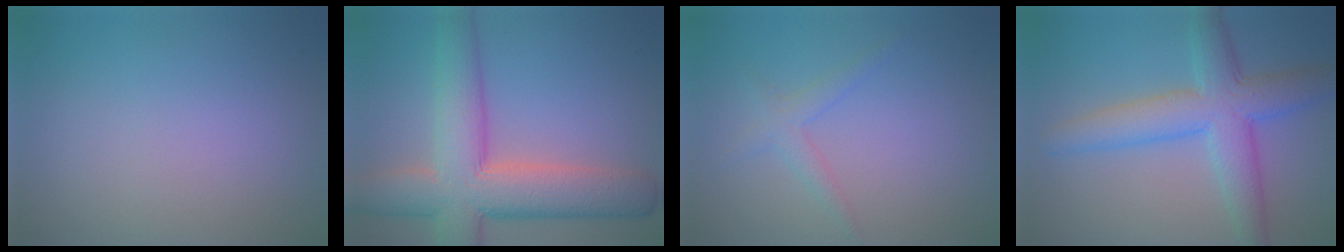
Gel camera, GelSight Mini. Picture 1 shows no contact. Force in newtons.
{"total": 10.6, "press": 10.6, "slide": 0.6}
{"total": 1.8, "press": 1.8, "slide": 0.1}
{"total": 6.5, "press": 6.5, "slide": 0.1}